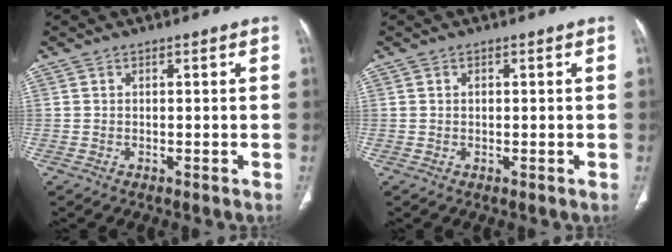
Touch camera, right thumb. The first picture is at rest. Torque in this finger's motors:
{"motor_torque": [0.10, -0.05, 0.13, -0.32, -0.04]}